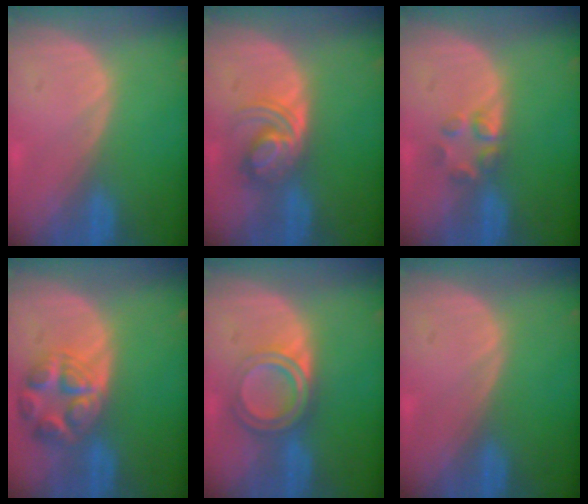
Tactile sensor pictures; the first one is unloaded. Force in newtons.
{"total": 5.7, "press": 5.5, "slide": 1.5}
{"total": 2.9, "press": 2.9, "slide": 0.3}
{"total": 7.9, "press": 7.0, "slide": 3.6}
{"total": 6.2, "press": 5.3, "slide": 3.3}
{"total": 0.0}